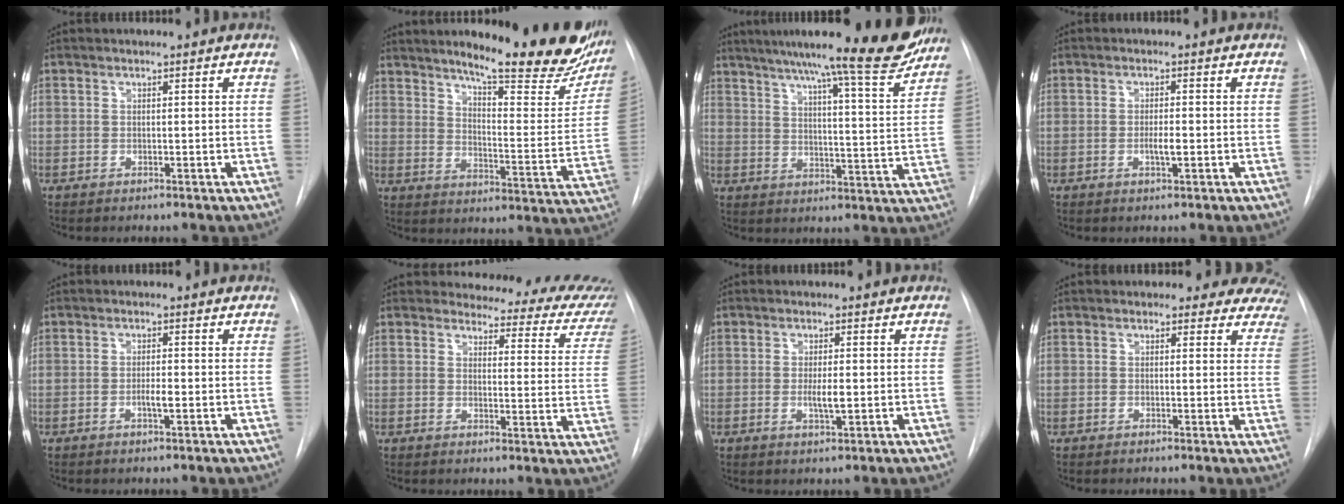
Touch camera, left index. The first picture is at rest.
{"total": 23.2, "force": [18.4, 3.9, 13.6], "torque": [-0.184, -0.052, 0.235]}
{"total": 19.0, "force": [16.4, 0.3, 9.6], "torque": [-0.131, -0.030, 0.215]}
{"total": 2.2, "force": [-0.6, 0.4, 2.1], "torque": [-0.039, 0.000, -0.010]}
{"total": 1.9, "force": [-0.6, 0.3, 1.8], "torque": [-0.033, 0.000, -0.012]}
{"total": 16.6, "force": [15.6, 4.3, 3.8], "torque": [-0.008, -0.073, 0.139]}
{"total": 2.9, "force": [-0.3, 0.6, 2.8], "torque": [-0.053, -0.003, -0.005]}
{"total": 10.1, "force": [9.0, 4.5, 1.1], "torque": [0.034, -0.016, 0.060]}